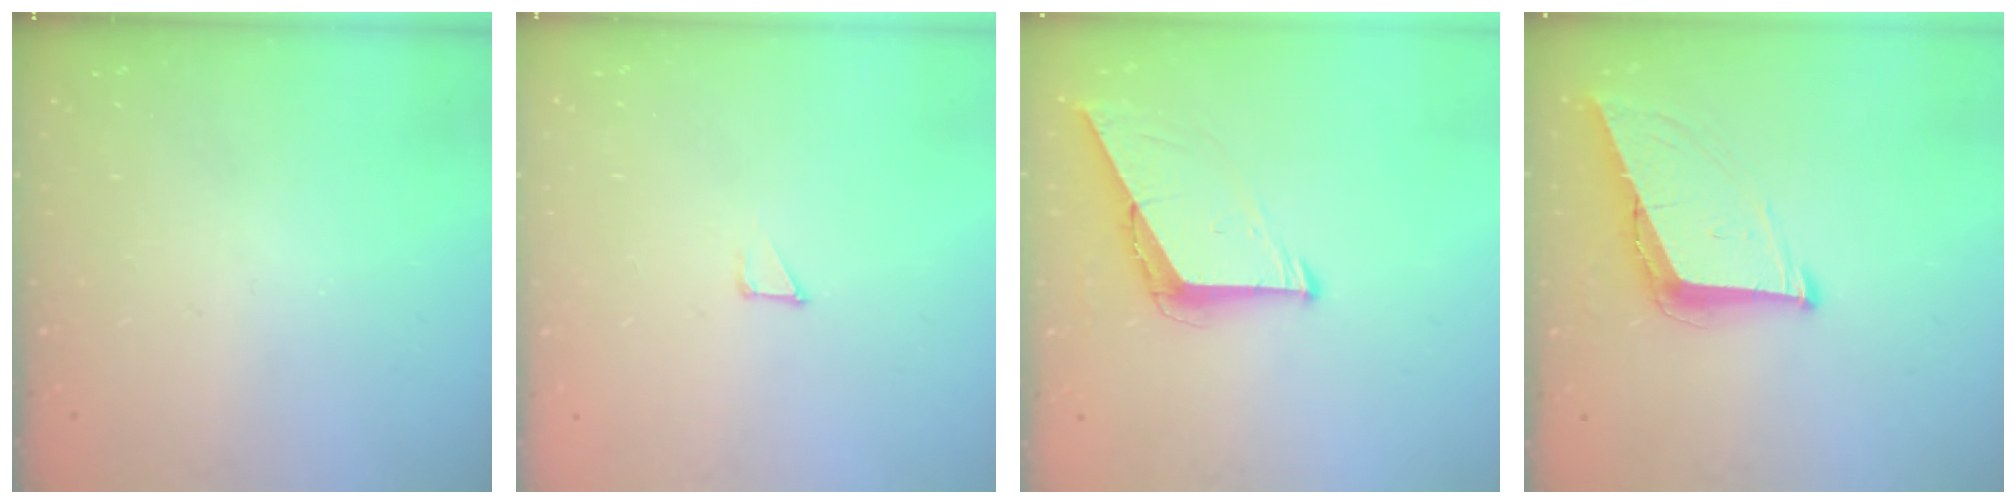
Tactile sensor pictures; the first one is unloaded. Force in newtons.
{"total": 1.7, "press": 1.7, "slide": 0.0}
{"total": 7.1, "press": 7.1, "slide": 0.5}
{"total": 9.2, "press": 8.7, "slide": 2.9}